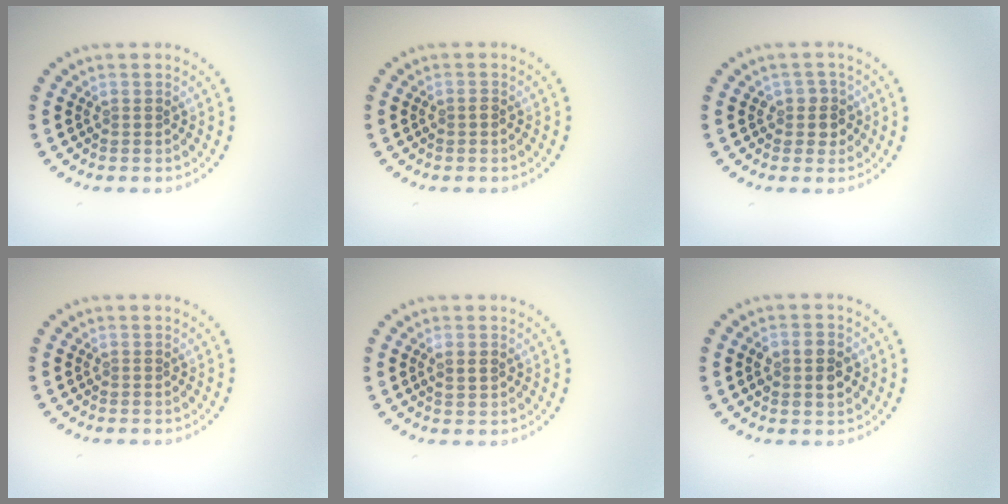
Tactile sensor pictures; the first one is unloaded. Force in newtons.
{"total": 0.8, "press": 0.8, "slide": 0.1}
{"total": 1.9, "press": 1.7, "slide": 0.9}
{"total": 0.0}
{"total": 0.9, "press": 0.9, "slide": 0.2}
{"total": 3.8, "press": 3.8, "slide": 0.2}